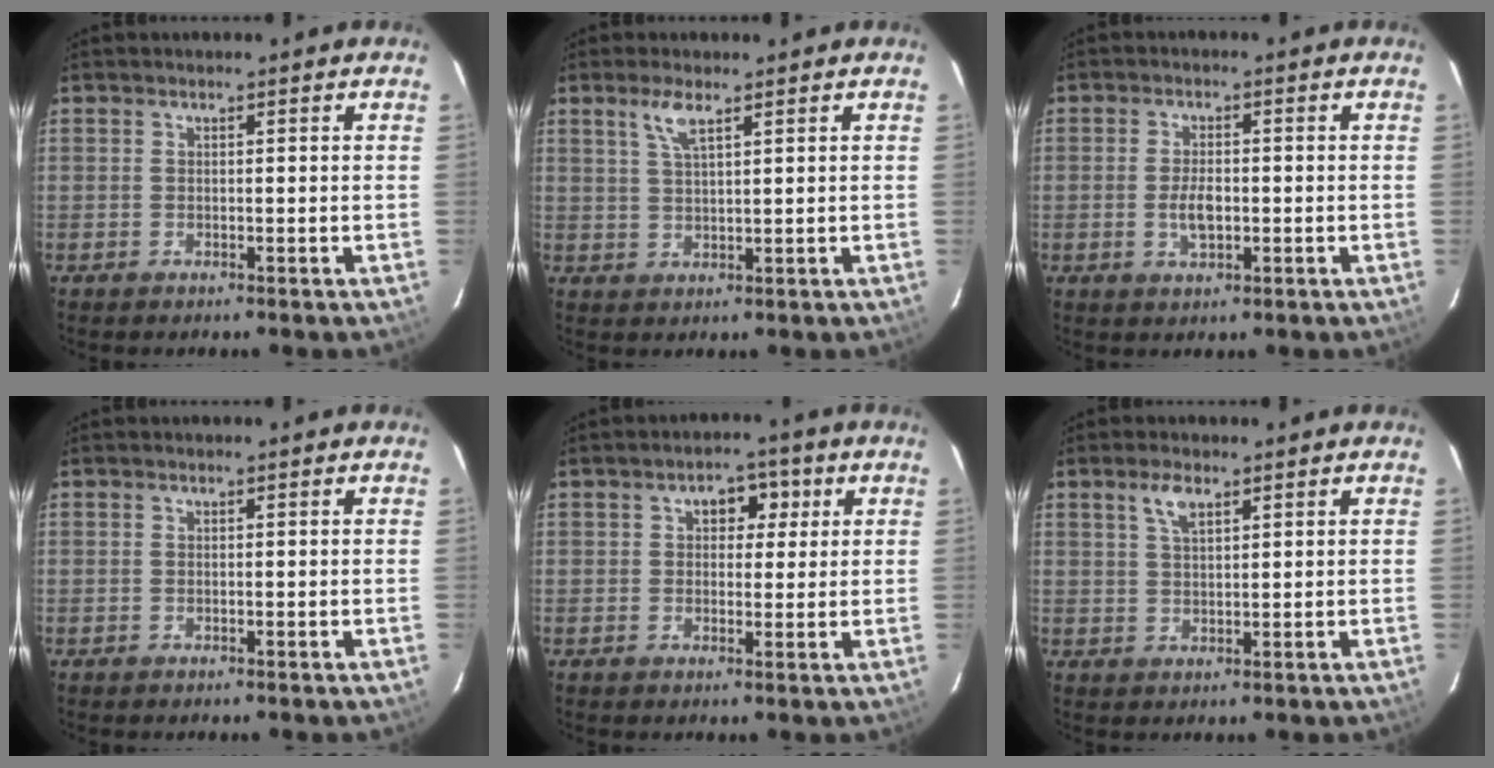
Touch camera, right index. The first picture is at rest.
{"total": 3.7, "force": [2.4, 0.5, 2.8], "torque": [-0.057, 0.003, 0.049]}
{"total": 4.3, "force": [-0.8, 2.2, 3.6], "torque": [-0.070, -0.001, -0.012]}
{"total": 0.0}
{"total": 4.4, "force": [1.5, 3.1, 2.7], "torque": [-0.033, 0.013, 0.019]}
{"total": 3.4, "force": [2.2, 1.0, 2.5], "torque": [-0.048, 0.004, 0.042]}